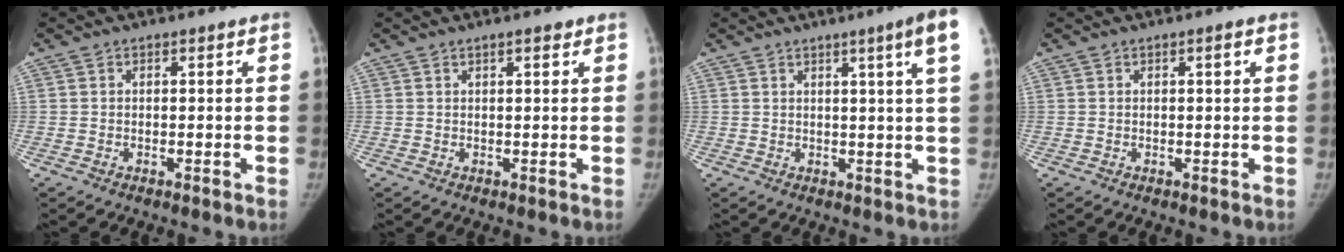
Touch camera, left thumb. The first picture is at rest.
{"total": 1.4, "force": [1.0, 0.5, 0.9], "torque": [-0.008, -0.004, 0.013]}
{"total": 6.6, "force": [3.3, -0.9, 5.6], "torque": [-0.067, -0.012, 0.038]}
{"total": 1.1, "force": [0.4, 0.1, 1.0], "torque": [-0.015, 0.001, 0.006]}